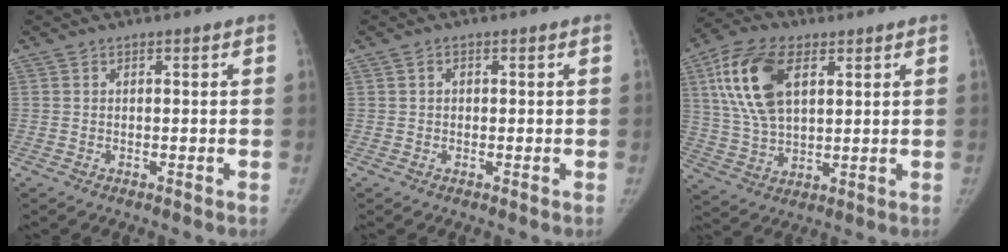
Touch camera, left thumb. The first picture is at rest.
{"total": 1.0, "force": [0.3, 0.9, 0.4], "torque": [-0.002, 0.002, 0.003]}
{"total": 15.4, "force": [5.6, 8.7, 11.4], "torque": [-0.213, -0.006, 0.108]}